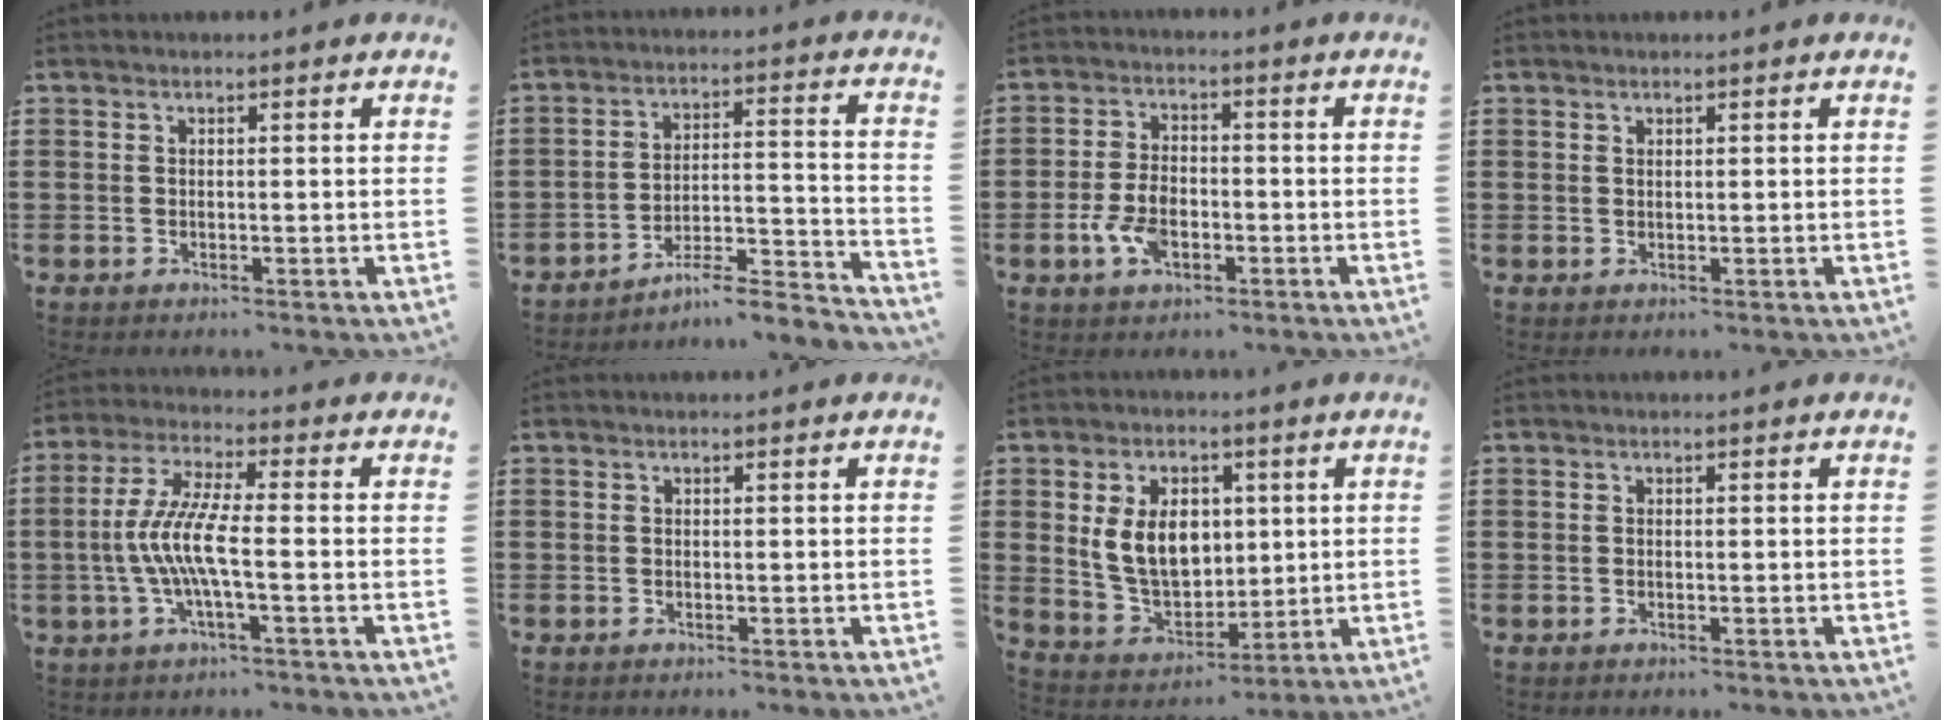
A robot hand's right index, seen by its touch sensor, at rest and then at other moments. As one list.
[{"total": 5.1, "force": [-4.7, 0.4, 1.9], "torque": [-0.035, -0.012, -0.096]}, {"total": 5.9, "force": [-2.1, 3.4, 4.3], "torque": [-0.101, 0.000, -0.042]}, {"total": 0.5, "force": [0.4, 0.4, 0.1], "torque": [-0.004, 0.001, 0.008]}, {"total": 8.0, "force": [-1.8, 1.3, 7.7], "torque": [-0.175, -0.015, -0.044]}, {"total": 0.0}, {"total": 9.6, "force": [1.8, 6.7, 6.6], "torque": [-0.155, 0.012, 0.031]}, {"total": 0.0}]